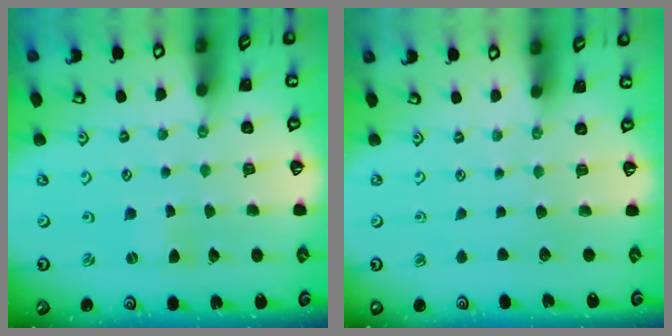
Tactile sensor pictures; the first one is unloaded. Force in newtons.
{"total": 0.0}